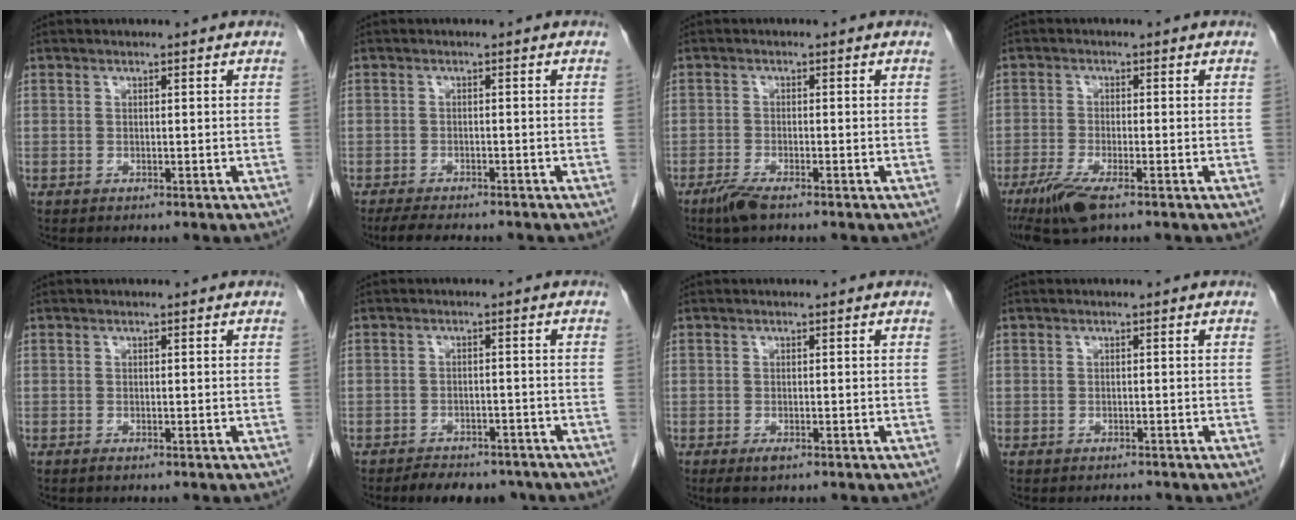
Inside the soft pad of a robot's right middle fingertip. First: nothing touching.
{"total": 6.4, "force": [-5.5, 1.3, 3.0], "torque": [-0.048, -0.012, -0.082]}
{"total": 3.1, "force": [-2.2, 0.4, 2.0], "torque": [-0.048, -0.006, -0.044]}
{"total": 6.2, "force": [-4.0, 0.9, 4.6], "torque": [-0.093, -0.017, -0.072]}
{"total": 0.0}
{"total": 7.5, "force": [-6.4, 3.1, 2.6], "torque": [-0.033, 0.001, -0.081]}
{"total": 1.4, "force": [-0.8, 0.4, 1.1], "torque": [-0.021, -0.003, -0.010]}
{"total": 0.8, "force": [-0.8, 0.1, -0.1], "torque": [-0.006, -0.006, -0.011]}